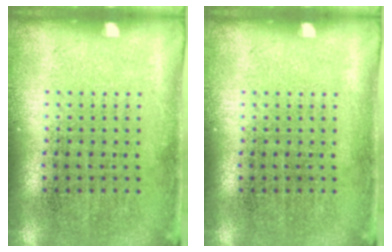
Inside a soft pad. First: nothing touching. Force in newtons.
{"total": 0.0}